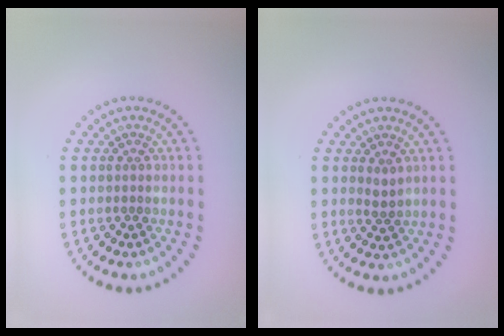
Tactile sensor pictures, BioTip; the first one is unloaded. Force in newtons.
{"total": 1.0, "press": 0.8, "slide": 0.6}